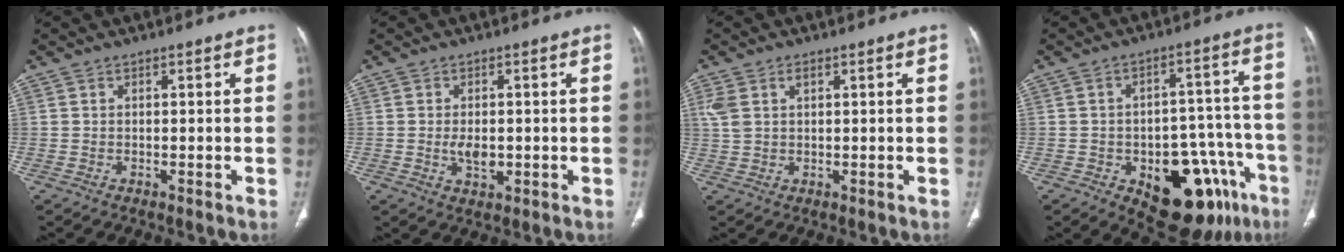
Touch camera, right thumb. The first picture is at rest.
{"total": 3.8, "force": [-0.4, 2.2, 3.0], "torque": [-0.050, -0.003, -0.003]}
{"total": 4.3, "force": [1.7, 2.4, 3.1], "torque": [-0.075, 0.009, 0.041]}
{"total": 20.0, "force": [-9.5, 10.3, 14.3], "torque": [-0.117, 0.061, -0.112]}